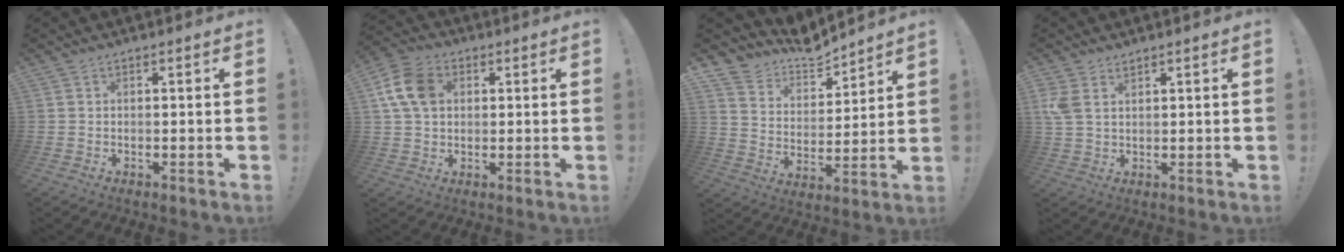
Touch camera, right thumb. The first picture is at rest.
{"total": 11.4, "force": [2.9, 8.4, 7.1], "torque": [-0.145, 0.018, 0.062]}
{"total": 8.4, "force": [7.8, 3.1, -0.6], "torque": [-0.011, -0.083, 0.146]}
{"total": 4.5, "force": [2.5, 2.6, 2.7], "torque": [-0.055, -0.004, 0.052]}